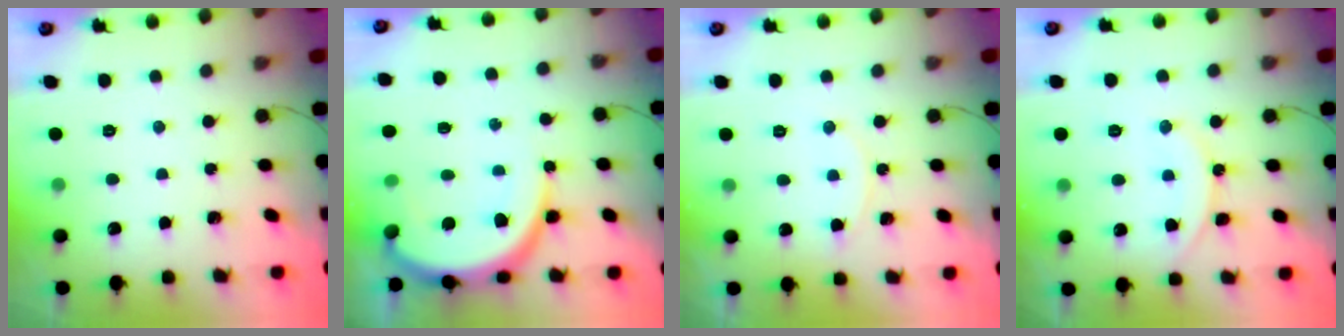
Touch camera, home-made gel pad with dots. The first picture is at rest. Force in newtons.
{"total": 12.4, "press": 12.4, "slide": 1.2}
{"total": 5.1, "press": 5.1, "slide": 0.7}
{"total": 12.2, "press": 12.1, "slide": 1.3}